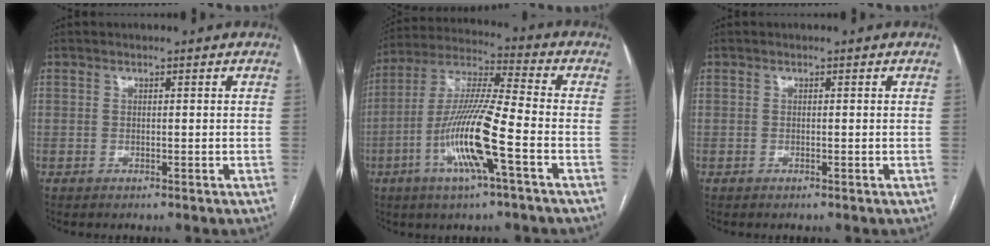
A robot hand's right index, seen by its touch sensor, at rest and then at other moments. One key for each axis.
{"total": 13.9, "fx": -4.9, "fy": 0.4, "fz": 13.0, "tx": -0.261, "ty": -0.002, "tz": -0.097}
{"total": 0.0}